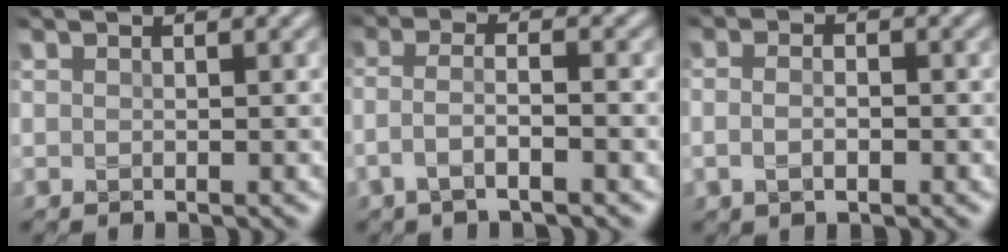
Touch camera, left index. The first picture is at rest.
{"total": 3.4, "force": [-1.4, 0.9, 2.9], "torque": [-0.054, 0.003, -0.037]}
{"total": 2.3, "force": [-0.5, 1.2, 2.0], "torque": [-0.034, -0.003, -0.014]}